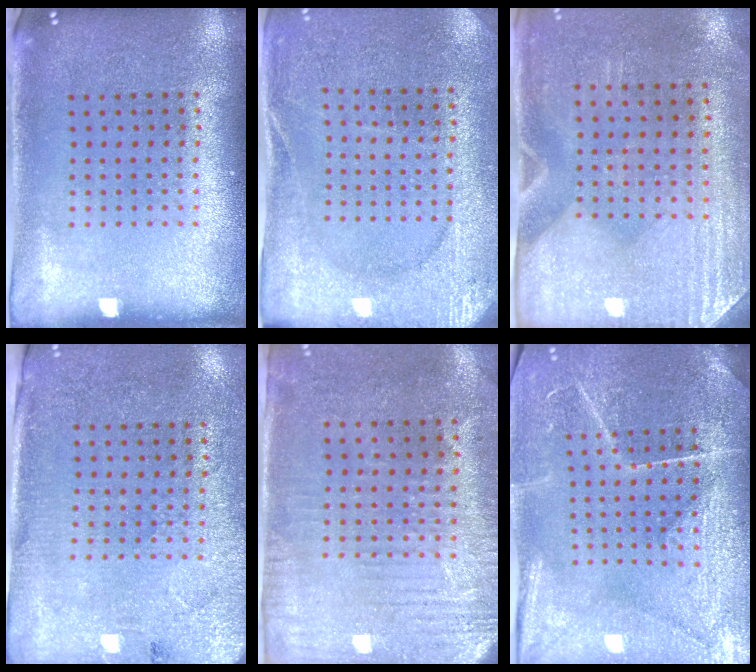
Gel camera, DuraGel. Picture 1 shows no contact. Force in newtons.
{"total": 2.6, "press": 2.5, "slide": 0.4}
{"total": 2.9, "press": 2.5, "slide": 1.4}
{"total": 2.7, "press": 2.4, "slide": 1.3}
{"total": 3.0, "press": 2.5, "slide": 1.7}
{"total": 3.9, "press": 3.6, "slide": 1.4}